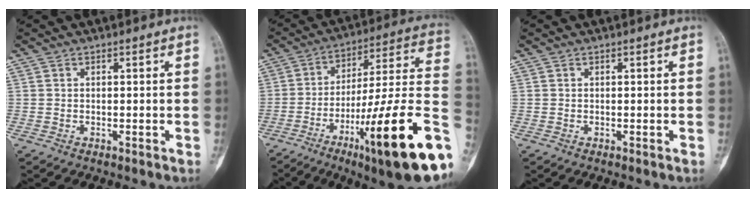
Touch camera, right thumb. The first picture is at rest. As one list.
[{"total": 26.7, "force": [-9.9, 3.4, 24.5], "torque": [-0.330, 0.034, -0.148]}, {"total": 0.0}]